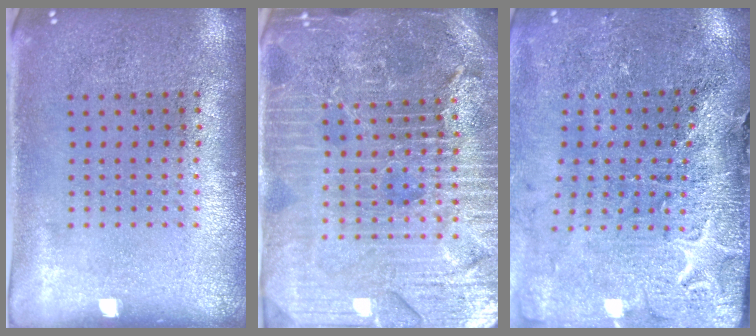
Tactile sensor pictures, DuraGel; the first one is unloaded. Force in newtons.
{"total": 5.5, "press": 4.9, "slide": 2.4}
{"total": 3.5, "press": 3.4, "slide": 0.8}